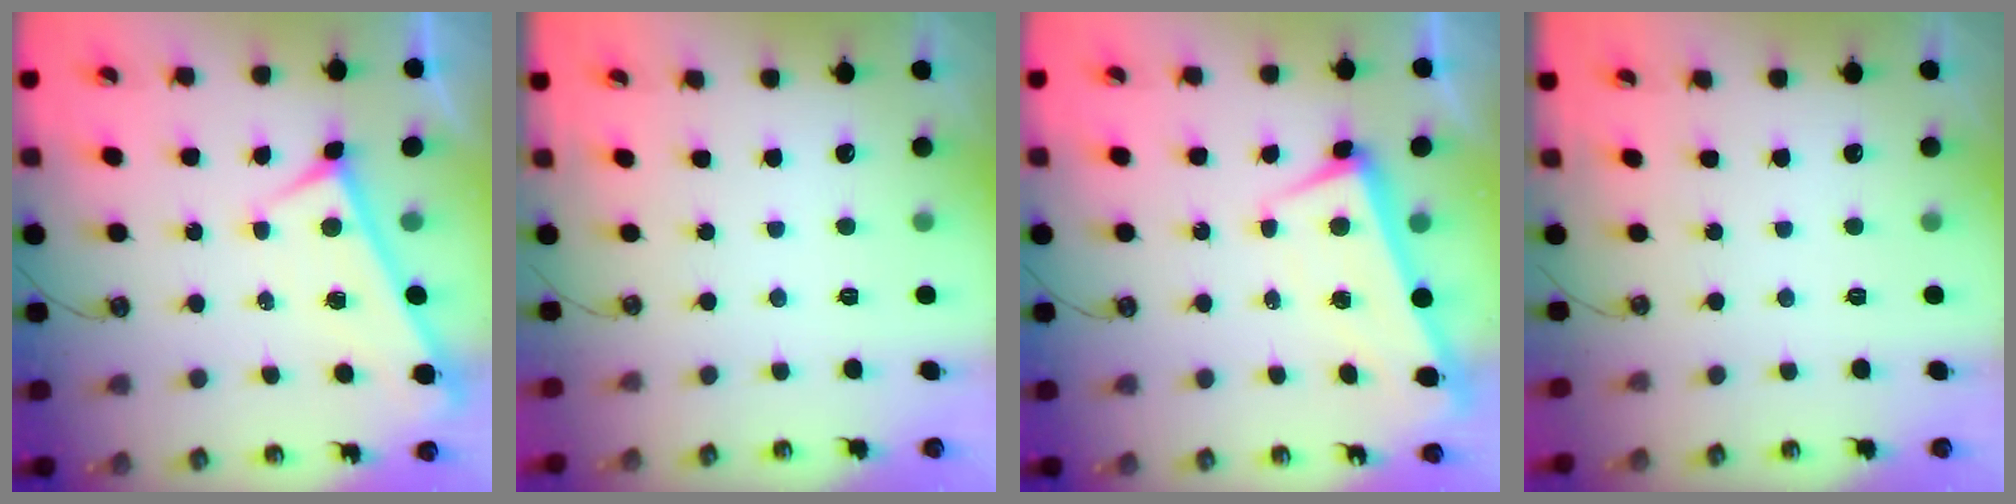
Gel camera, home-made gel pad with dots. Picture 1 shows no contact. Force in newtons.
{"total": 0.0}
{"total": 2.0, "press": 1.0, "slide": 1.7}
{"total": 0.0}